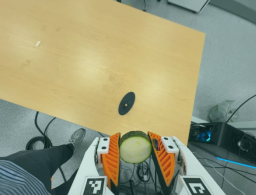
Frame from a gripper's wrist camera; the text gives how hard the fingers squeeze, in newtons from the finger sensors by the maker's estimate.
{"total": 14.0, "left": 13.8, "right": 14.1}